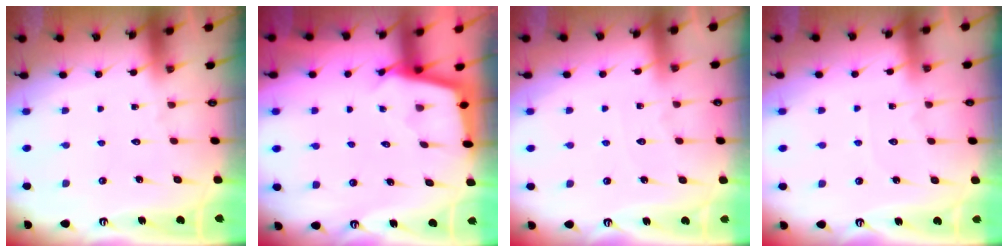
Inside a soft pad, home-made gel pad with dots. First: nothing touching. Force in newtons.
{"total": 2.5, "press": 2.5, "slide": 0.2}
{"total": 2.7, "press": 2.7, "slide": 0.4}
{"total": 3.4, "press": 3.4, "slide": 0.4}